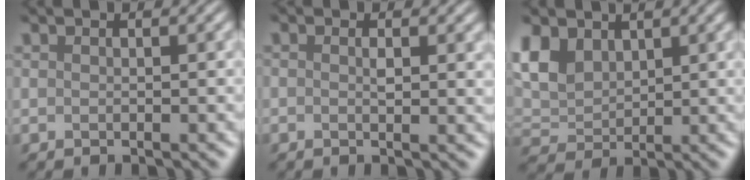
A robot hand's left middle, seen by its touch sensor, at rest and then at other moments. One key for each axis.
{"total": 1.2, "fx": -0.4, "fy": -1.0, "fz": -0.5, "tx": -0.017, "ty": -0.005, "tz": 0.014}
{"total": 2.6, "fx": 2.1, "fy": 1.6, "fz": 0.1, "tx": -0.047, "ty": 0.003, "tz": 0.070}